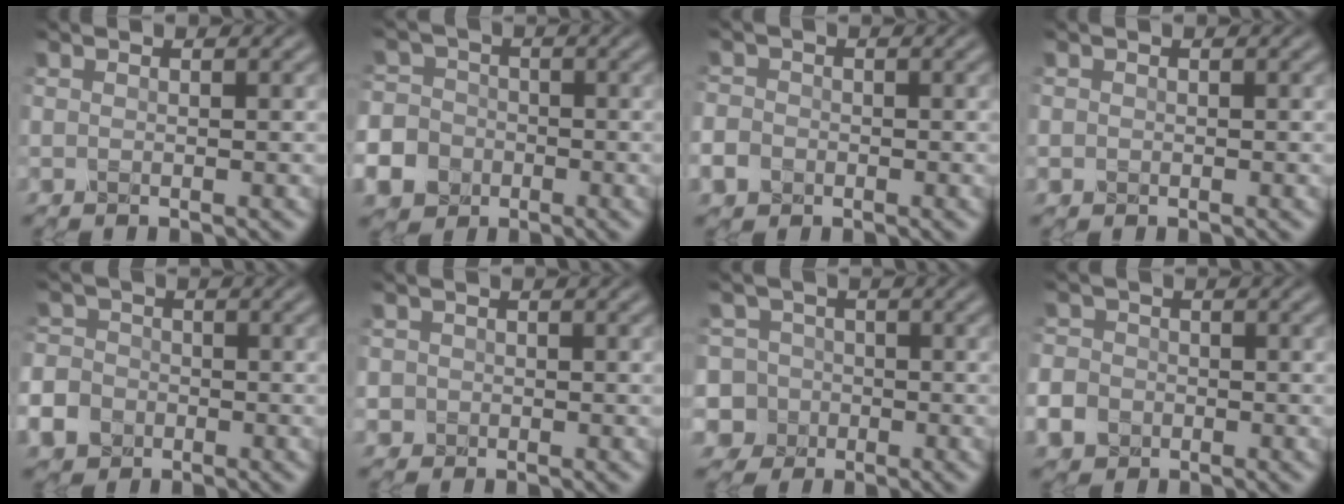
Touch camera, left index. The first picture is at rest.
{"total": 11.5, "force": [-5.6, 9.7, 2.7], "torque": [-0.076, -0.033, -0.128]}
{"total": 2.8, "force": [-1.1, 2.3, 1.0], "torque": [-0.018, -0.004, -0.024]}
{"total": 0.6, "force": [-0.1, 0.6, 0.1], "torque": [0.001, -0.004, -0.004]}
{"total": 5.8, "force": [-2.8, 4.8, 1.8], "torque": [-0.039, -0.018, -0.066]}
{"total": 1.4, "force": [-0.3, 1.3, 0.2], "torque": [0.008, -0.001, -0.003]}
{"total": 8.0, "force": [-2.5, 7.4, 1.4], "torque": [-0.037, 0.007, -0.082]}
{"total": 4.8, "force": [-2.0, 4.0, 1.5], "torque": [-0.028, -0.013, -0.051]}